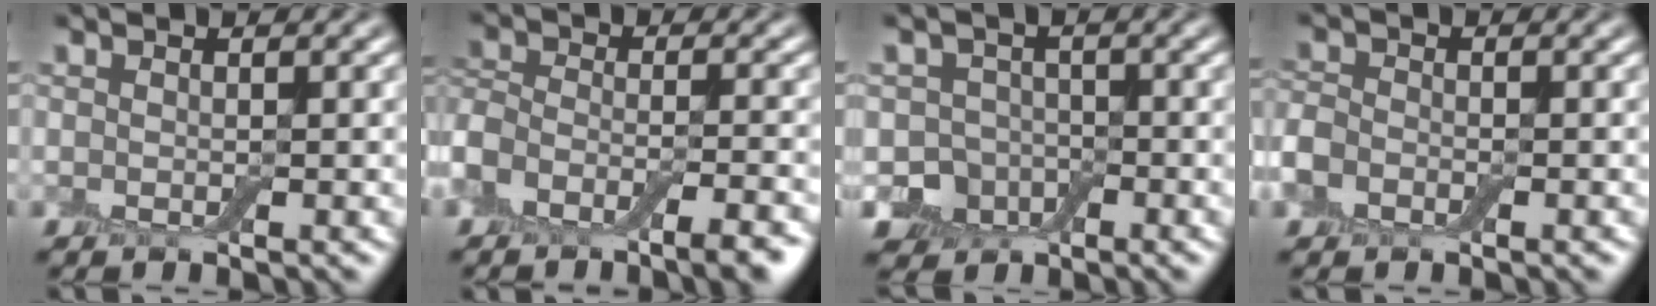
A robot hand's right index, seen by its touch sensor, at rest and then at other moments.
{"total": 7.0, "force": [-4.7, 2.8, 4.3], "torque": [-0.071, -0.004, -0.087]}
{"total": 3.6, "force": [-1.5, 3.1, 1.2], "torque": [-0.014, -0.006, -0.032]}
{"total": 2.5, "force": [-1.2, 1.8, 1.2], "torque": [-0.026, 0.001, -0.033]}